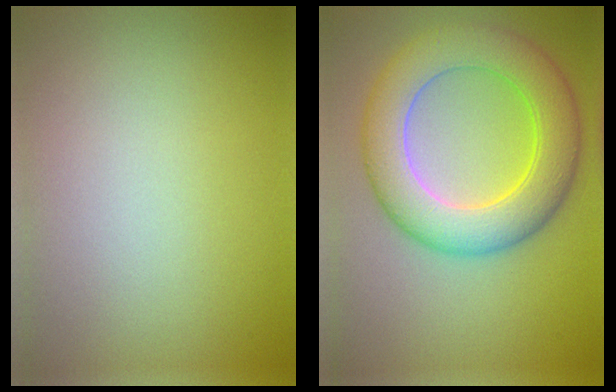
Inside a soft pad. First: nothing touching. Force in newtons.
{"total": 8.0, "press": 8.0, "slide": 0.1}